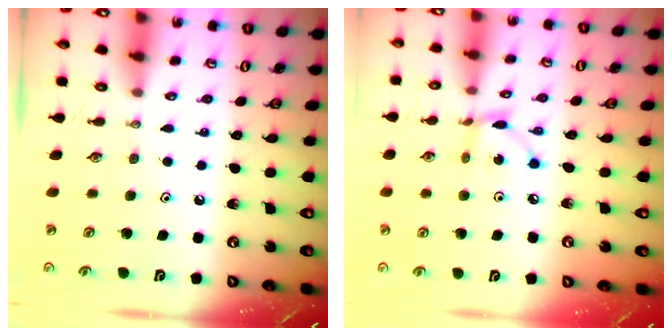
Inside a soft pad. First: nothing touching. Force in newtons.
{"total": 3.3, "press": 3.3, "slide": 0.2}